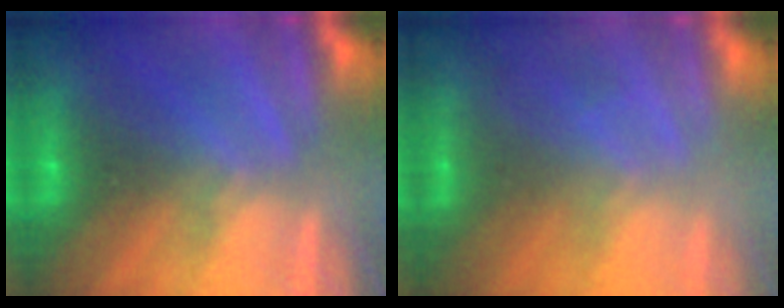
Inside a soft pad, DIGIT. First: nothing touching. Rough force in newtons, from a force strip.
{"total": 2.6}